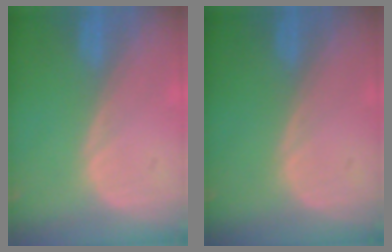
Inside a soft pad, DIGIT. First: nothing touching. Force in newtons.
{"total": 0.0}